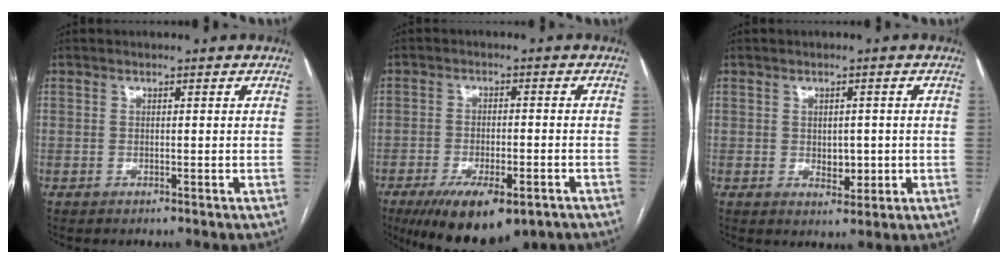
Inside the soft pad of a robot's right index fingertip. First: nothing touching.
{"total": 12.7, "force": [-8.2, 4.3, 8.7], "torque": [-0.136, -0.016, -0.119]}
{"total": 3.2, "force": [-0.2, 2.1, 2.5], "torque": [-0.031, -0.003, 0.007]}